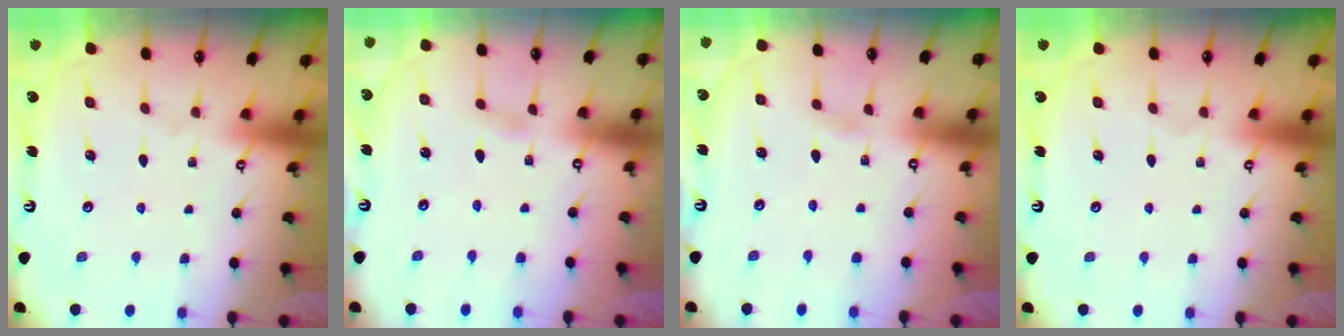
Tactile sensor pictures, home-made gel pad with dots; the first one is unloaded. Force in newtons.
{"total": 3.7, "press": 3.6, "slide": 0.4}
{"total": 1.7, "press": 1.7, "slide": 0.2}
{"total": 0.0}